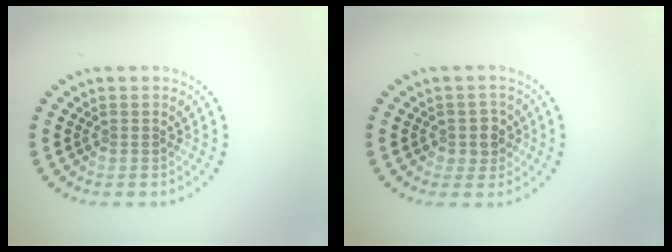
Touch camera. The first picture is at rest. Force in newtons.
{"total": 1.9, "press": 1.7, "slide": 0.8}